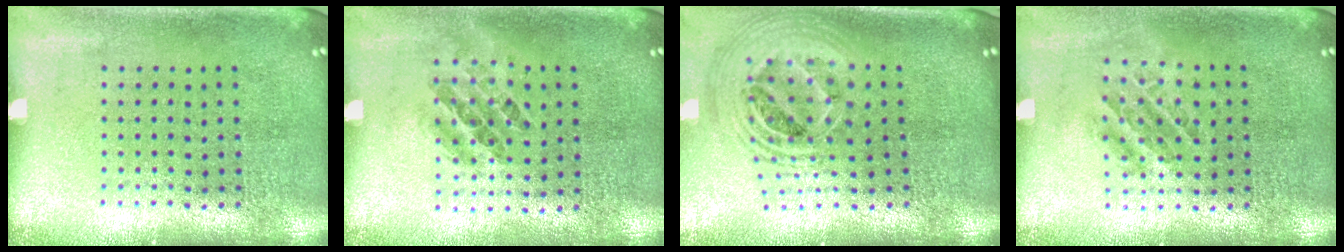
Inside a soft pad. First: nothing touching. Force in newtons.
{"total": 0.9, "press": 0.8, "slide": 0.5}
{"total": 2.3, "press": 1.8, "slide": 1.5}
{"total": 1.2, "press": 1.1, "slide": 0.6}